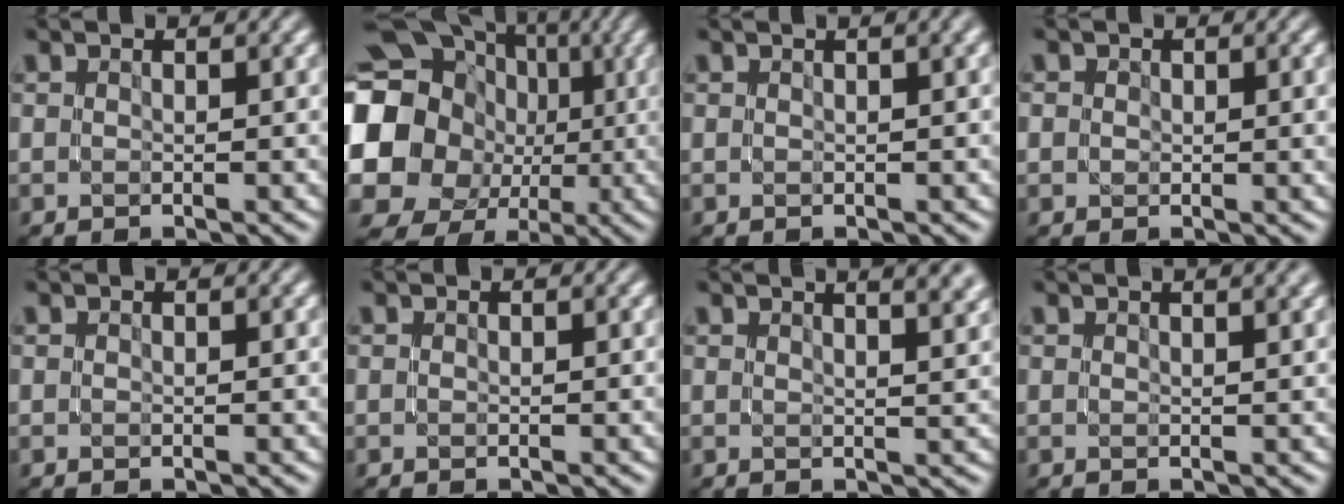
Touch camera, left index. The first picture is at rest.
{"total": 21.9, "force": [1.0, 19.9, 9.1], "torque": [-0.187, 0.014, -0.025]}
{"total": 3.0, "force": [1.3, 1.2, 2.4], "torque": [-0.013, 0.005, 0.003]}
{"total": 2.4, "force": [0.5, 1.7, 1.6], "torque": [-0.023, -0.003, 0.009]}
{"total": 0.0}
{"total": 0.0}
{"total": 7.2, "force": [4.6, 3.0, 4.6], "torque": [-0.020, 0.050, 0.024]}
{"total": 3.5, "force": [2.2, 1.4, 2.3], "torque": [-0.001, 0.014, -0.001]}